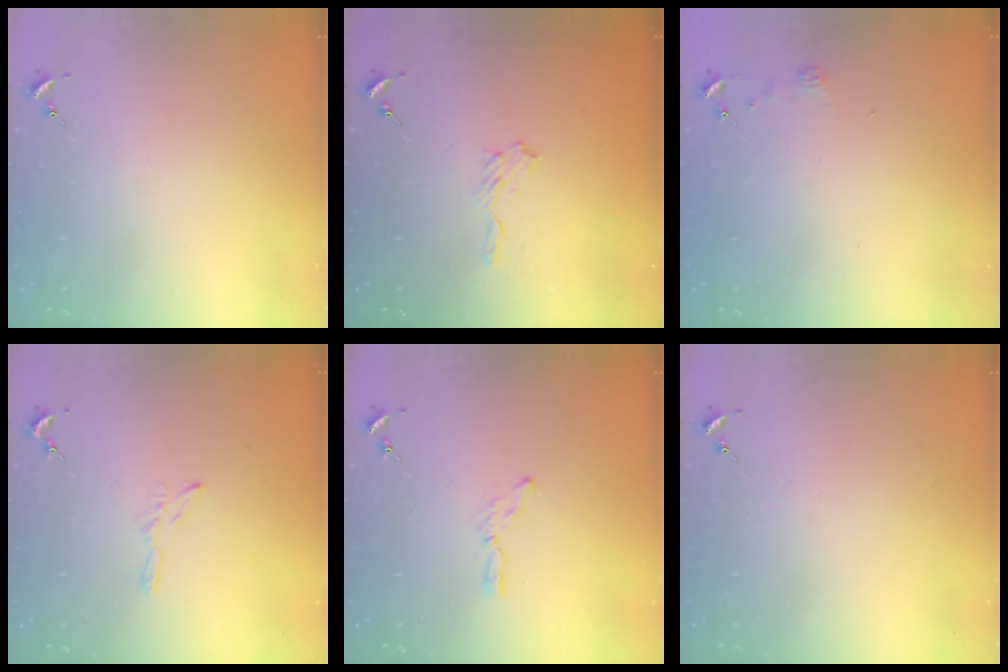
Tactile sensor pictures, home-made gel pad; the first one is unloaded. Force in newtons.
{"total": 5.8, "press": 5.7, "slide": 0.6}
{"total": 3.6, "press": 3.6, "slide": 0.4}
{"total": 4.2, "press": 4.2, "slide": 0.5}
{"total": 6.9, "press": 6.9, "slide": 0.4}
{"total": 0.0}